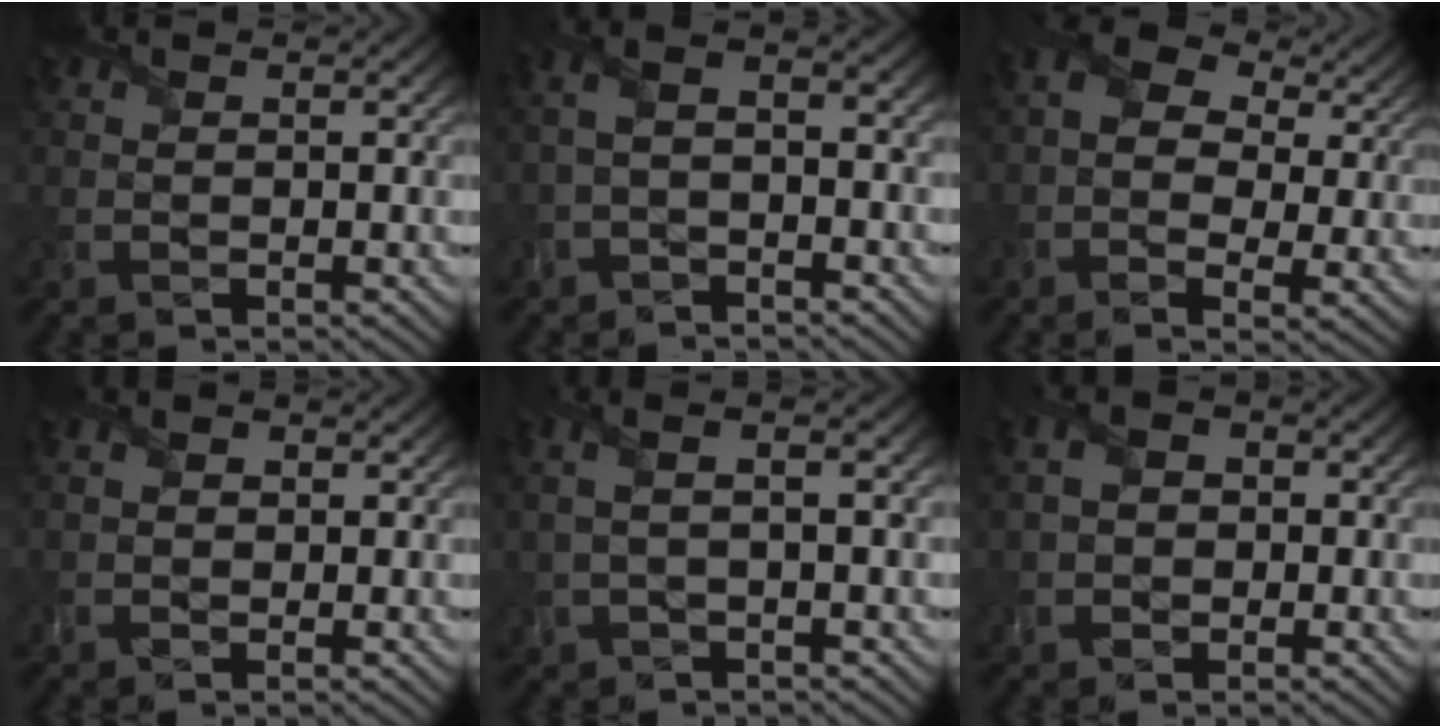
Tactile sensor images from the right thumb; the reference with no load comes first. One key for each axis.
{"total": 4.0, "fx": -1.6, "fy": 1.4, "fz": 3.4, "tx": -0.077, "ty": 0.010, "tz": -0.039}
{"total": 10.4, "fx": 2.6, "fy": 7.1, "fz": 7.2, "tx": -0.158, "ty": 0.004, "tz": 0.052}
{"total": 1.8, "fx": -0.2, "fy": 1.5, "fz": 0.8, "tx": -0.019, "ty": 0.004, "tz": -0.012}
{"total": 4.3, "fx": -0.3, "fy": 1.2, "fz": 4.2, "tx": -0.097, "ty": 0.006, "tz": -0.008}
{"total": 3.7, "fx": -0.3, "fy": 3.1, "fz": 2.1, "tx": -0.047, "ty": 0.006, "tz": -0.019}